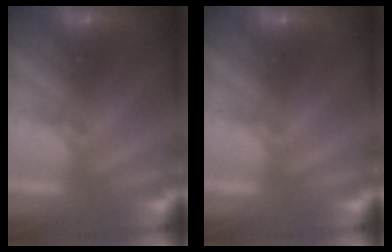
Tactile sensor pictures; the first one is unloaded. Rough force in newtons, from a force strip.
{"total": 0.0}